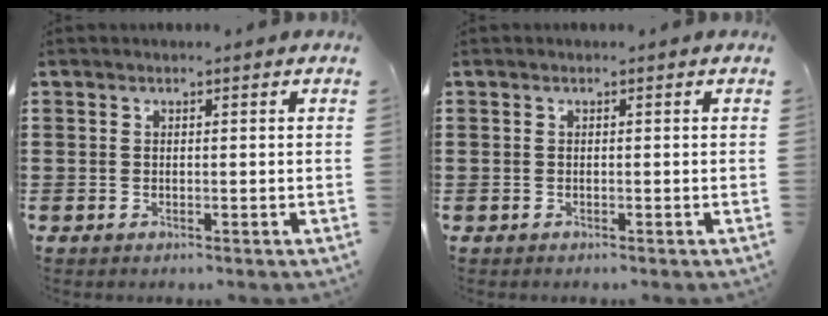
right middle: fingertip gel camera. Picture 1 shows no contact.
{"total": 0.0}